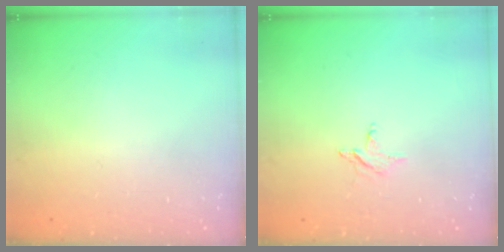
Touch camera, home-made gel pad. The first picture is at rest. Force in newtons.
{"total": 2.4, "press": 2.4, "slide": 0.2}